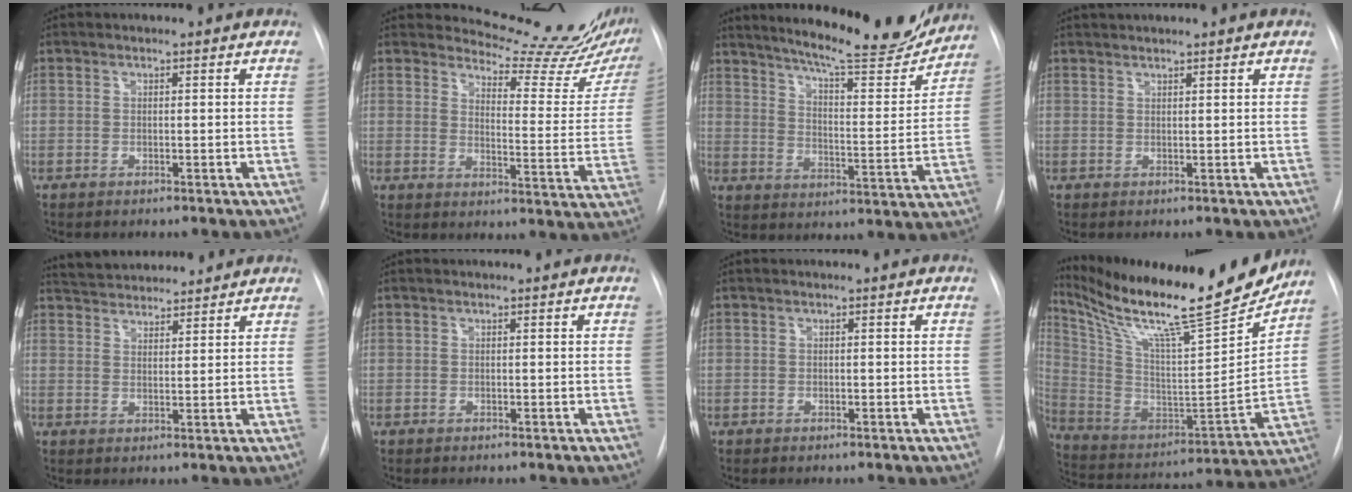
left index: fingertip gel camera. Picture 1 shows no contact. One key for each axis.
{"total": 15.4, "fx": 15.1, "fy": 0.9, "fz": 3.0, "tx": -0.034, "ty": -0.103, "tz": 0.170}
{"total": 19.9, "fx": 18.1, "fy": 2.0, "fz": 8.2, "tx": -0.123, "ty": -0.046, "tz": 0.242}
{"total": 3.4, "fx": 3.1, "fy": -0.3, "fz": 1.4, "tx": -0.015, "ty": 0.028, "tz": 0.050}
{"total": 9.1, "fx": 8.6, "fy": 1.7, "fz": 2.1, "tx": -0.038, "ty": 0.026, "tz": 0.135}
{"total": 0.0}
{"total": 0.0}
{"total": 27.6, "fx": 23.2, "fy": 2.4, "fz": 14.7, "tx": -0.270, "ty": -0.051, "tz": 0.363}